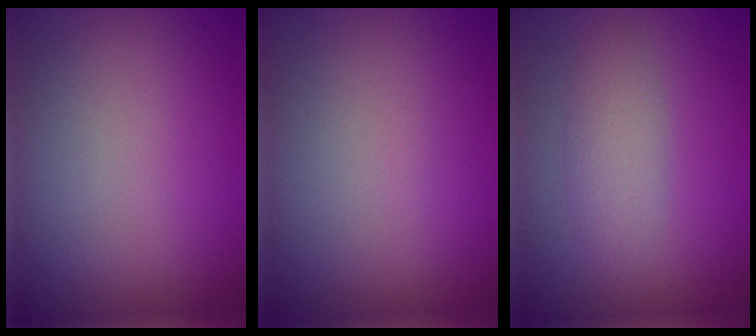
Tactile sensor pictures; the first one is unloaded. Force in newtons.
{"total": 0.0}
{"total": 2.6, "press": 2.6, "slide": 0.0}